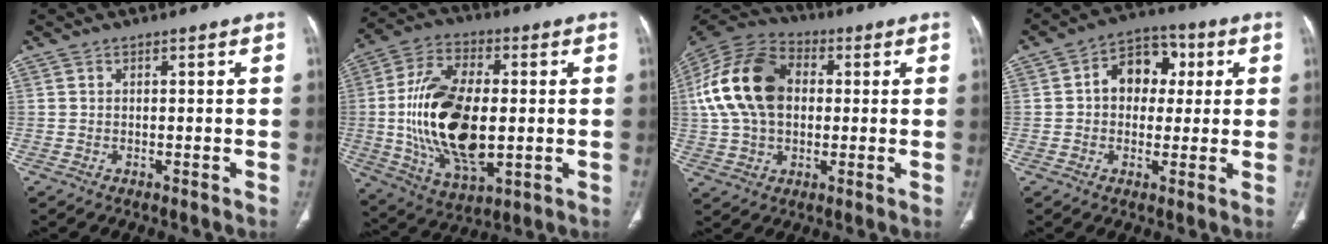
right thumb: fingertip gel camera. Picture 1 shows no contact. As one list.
[{"total": 21.3, "force": [-0.7, 11.2, 18.1], "torque": [-0.344, -0.003, -0.003]}, {"total": 18.9, "force": [2.1, 13.0, 13.6], "torque": [-0.256, 0.023, 0.032]}, {"total": 9.9, "force": [1.7, 7.5, 6.2], "torque": [-0.055, 0.018, 0.017]}]